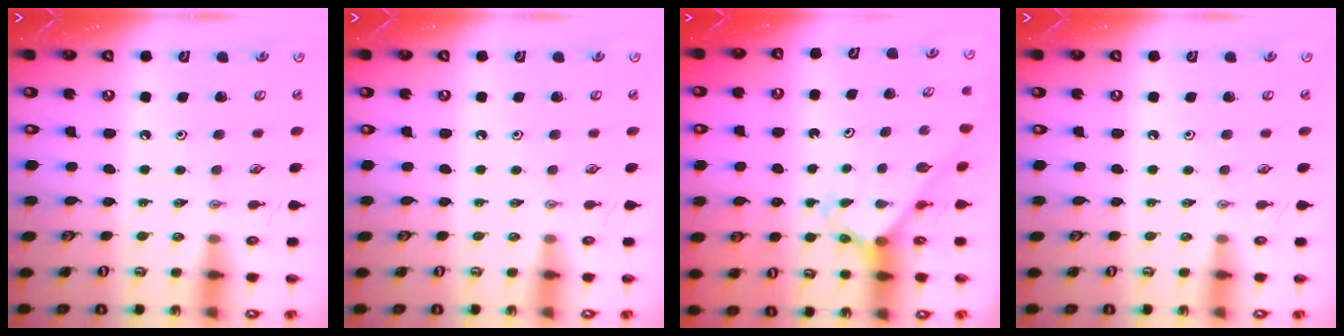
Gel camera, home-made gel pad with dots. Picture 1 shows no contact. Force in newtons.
{"total": 0.0}
{"total": 2.6, "press": 2.6, "slide": 0.2}
{"total": 0.0}